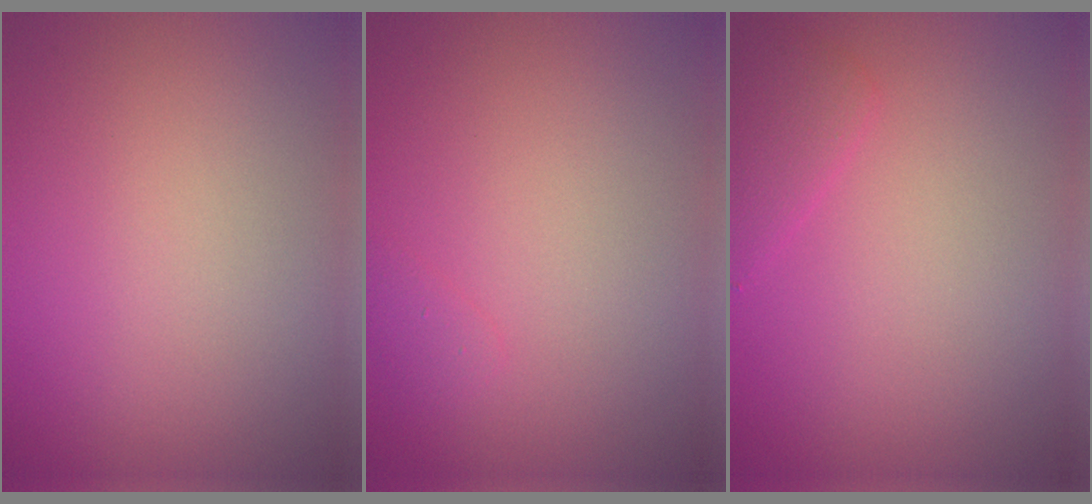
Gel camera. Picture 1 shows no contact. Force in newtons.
{"total": 0.9, "press": 0.9, "slide": 0.0}
{"total": 1.7, "press": 1.7, "slide": 0.1}